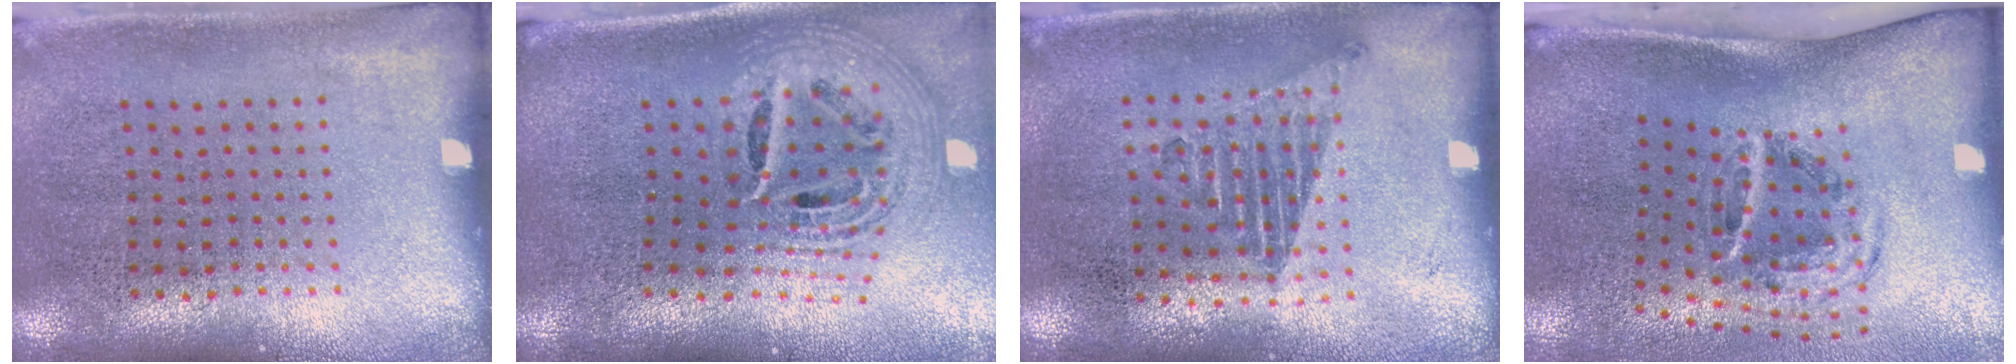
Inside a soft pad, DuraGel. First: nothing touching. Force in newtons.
{"total": 2.6, "press": 1.9, "slide": 1.8}
{"total": 1.2, "press": 1.0, "slide": 0.6}
{"total": 2.0, "press": 1.2, "slide": 1.5}